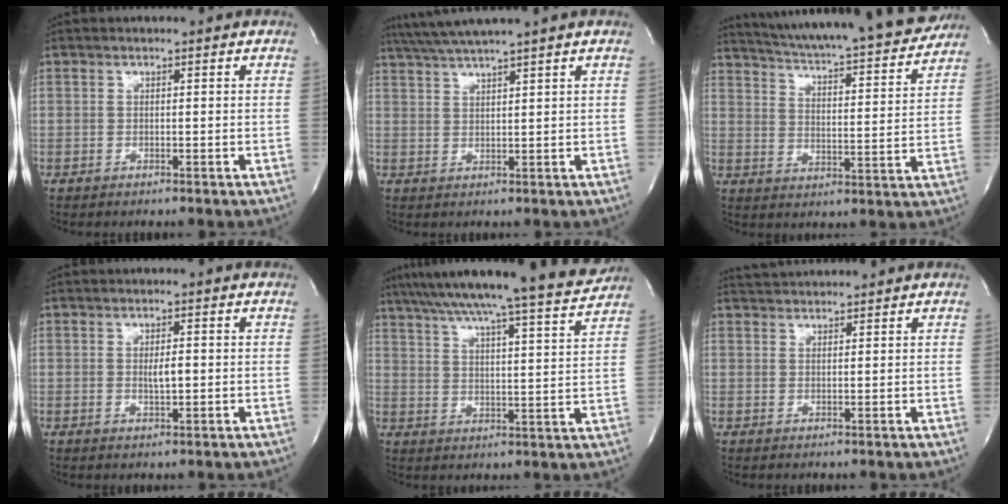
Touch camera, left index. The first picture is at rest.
{"total": 6.3, "force": [5.3, -1.6, 3.0], "torque": [-0.054, 0.016, 0.098]}
{"total": 22.6, "force": [20.9, 1.8, 8.4], "torque": [-0.136, -0.039, 0.280]}
{"total": 2.1, "force": [0.1, 0.5, 2.0], "torque": [-0.037, -0.001, 0.003]}
{"total": 19.7, "force": [17.7, -0.8, 8.5], "torque": [-0.141, -0.027, 0.247]}
{"total": 4.5, "force": [4.4, 0.2, 0.7], "torque": [-0.017, 0.032, 0.074]}